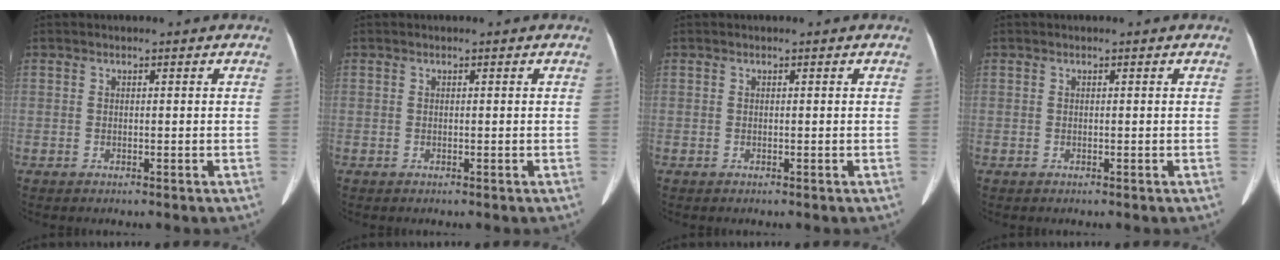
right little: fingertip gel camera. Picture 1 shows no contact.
{"total": 0.0}
{"total": 0.0}
{"total": 0.0}